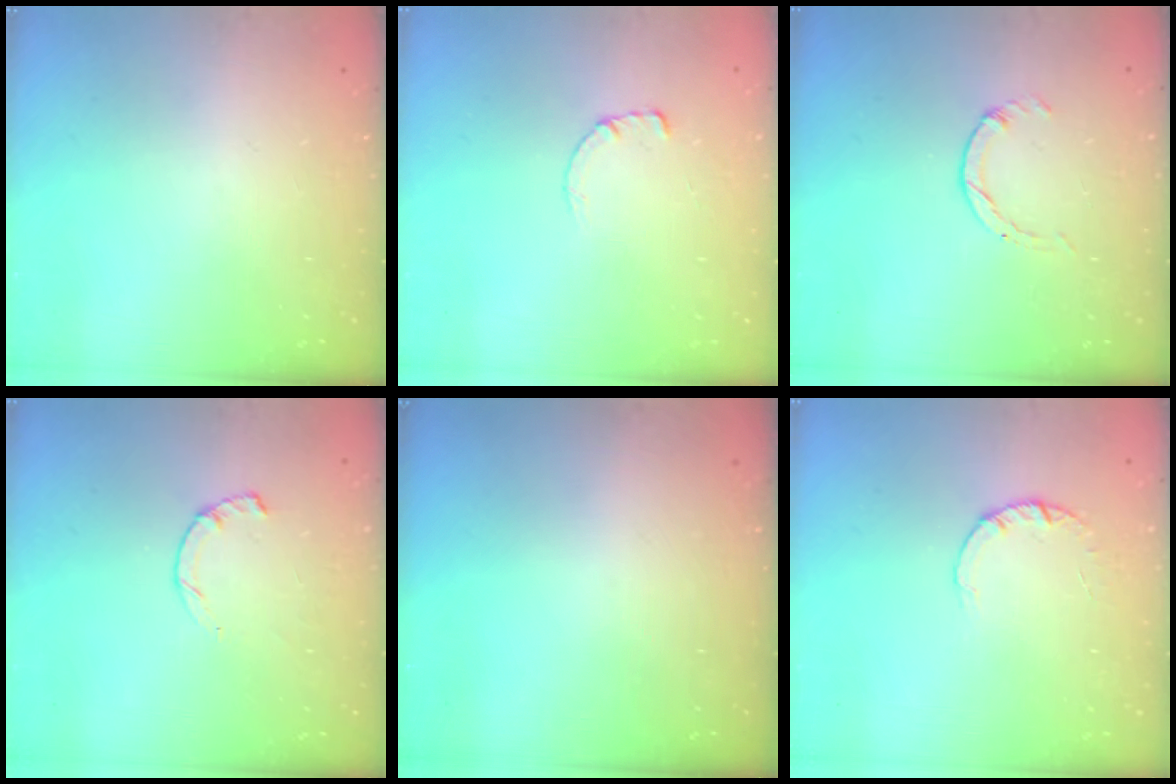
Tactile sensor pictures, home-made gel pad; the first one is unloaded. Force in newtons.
{"total": 0.7, "press": 0.6, "slide": 0.2}
{"total": 0.0}
{"total": 2.3, "press": 2.3, "slide": 0.4}
{"total": 0.0}
{"total": 1.8, "press": 1.8, "slide": 0.1}